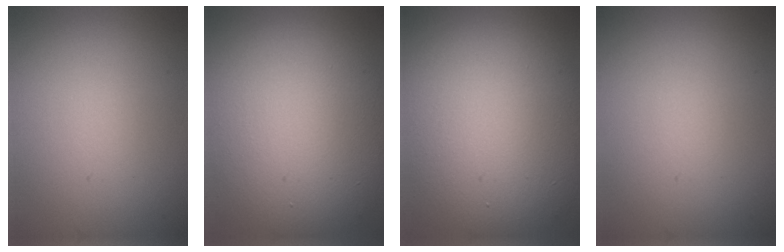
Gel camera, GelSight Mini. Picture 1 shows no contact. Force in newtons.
{"total": 13.1, "press": 13.1, "slide": 0.6}
{"total": 13.7, "press": 13.7, "slide": 0.7}
{"total": 0.0}